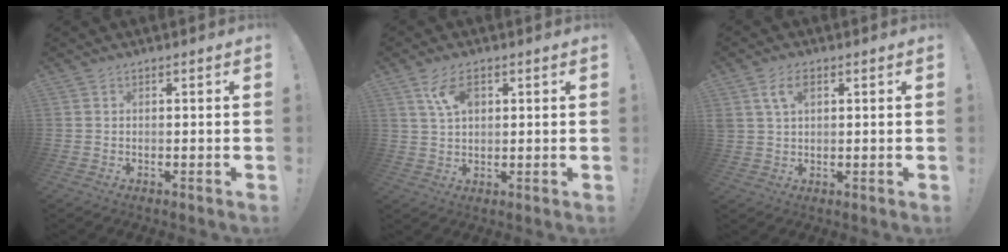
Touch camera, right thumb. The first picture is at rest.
{"total": 7.2, "force": [3.0, 4.1, 5.1], "torque": [-0.087, -0.003, 0.057]}
{"total": 5.3, "force": [2.3, 3.1, 3.7], "torque": [-0.065, 0.003, 0.043]}